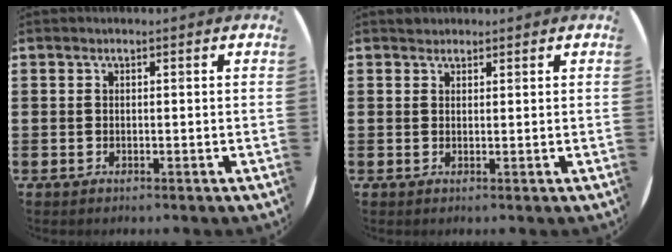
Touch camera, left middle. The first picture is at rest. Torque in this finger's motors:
{"motor_torque": [0.14, -0.05, -0.01, 0.01]}